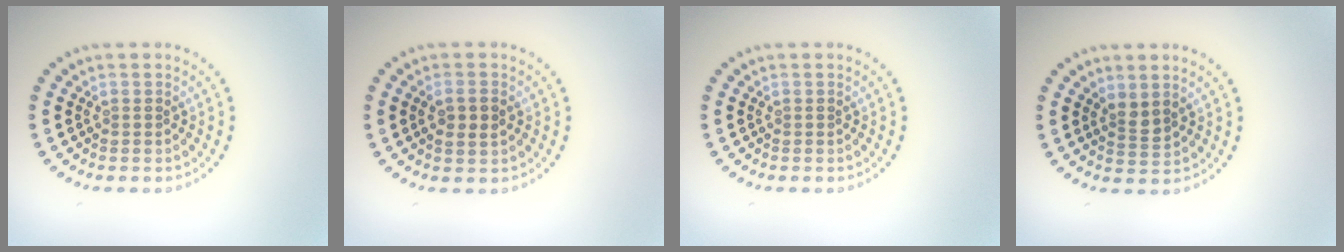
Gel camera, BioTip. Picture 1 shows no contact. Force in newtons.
{"total": 2.1, "press": 2.0, "slide": 0.4}
{"total": 0.0}
{"total": 1.5, "press": 1.2, "slide": 0.9}